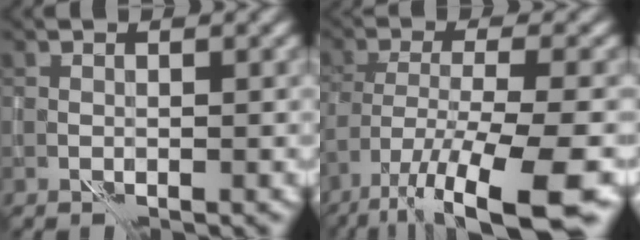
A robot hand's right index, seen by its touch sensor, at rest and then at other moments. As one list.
[{"total": 11.6, "force": [-7.6, 2.8, 8.4], "torque": [-0.161, -0.019, -0.116]}]